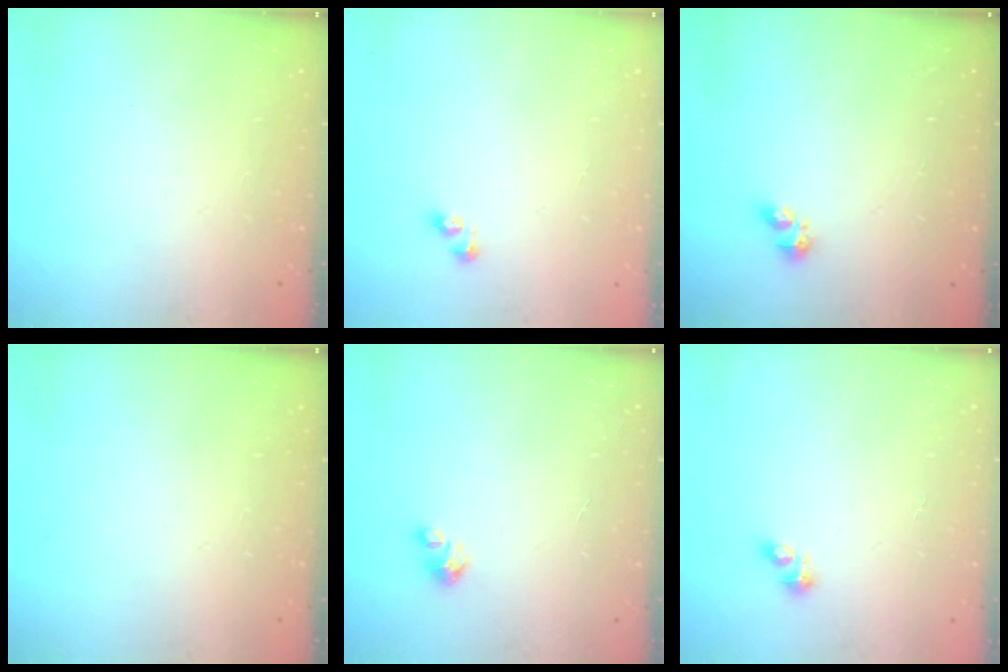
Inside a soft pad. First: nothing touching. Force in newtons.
{"total": 2.5, "press": 2.5, "slide": 0.2}
{"total": 1.8, "press": 1.7, "slide": 0.5}
{"total": 0.0}
{"total": 1.7, "press": 1.7, "slide": 0.1}
{"total": 2.4, "press": 2.4, "slide": 0.3}